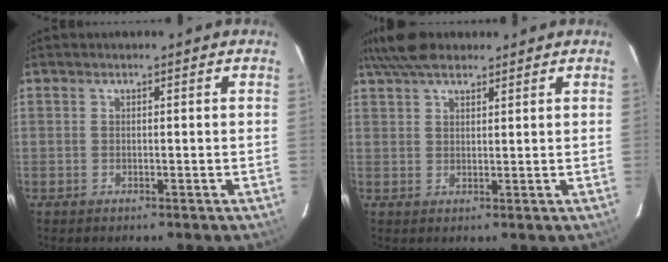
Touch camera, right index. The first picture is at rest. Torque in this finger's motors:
{"motor_torque": [0.06, 0.09, 0.07, 0.05]}